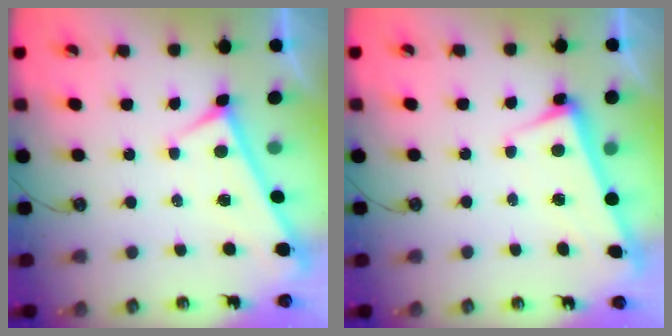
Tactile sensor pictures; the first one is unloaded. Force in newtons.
{"total": 2.7, "press": 2.6, "slide": 0.8}